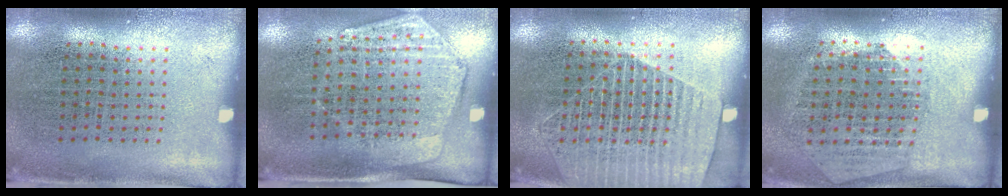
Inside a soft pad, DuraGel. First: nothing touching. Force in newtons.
{"total": 1.9, "press": 1.6, "slide": 1.1}
{"total": 1.7, "press": 1.6, "slide": 0.7}
{"total": 1.2, "press": 1.1, "slide": 0.4}